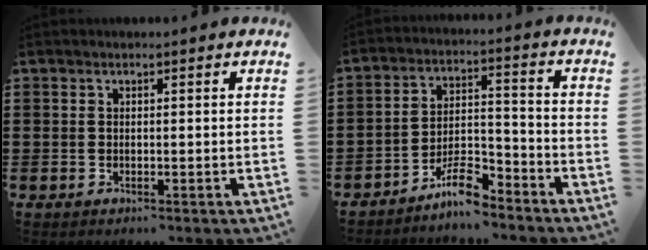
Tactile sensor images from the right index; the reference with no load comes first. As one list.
[{"total": 7.5, "force": [-6.3, 2.1, 3.5], "torque": [-0.061, 0.020, -0.118]}]